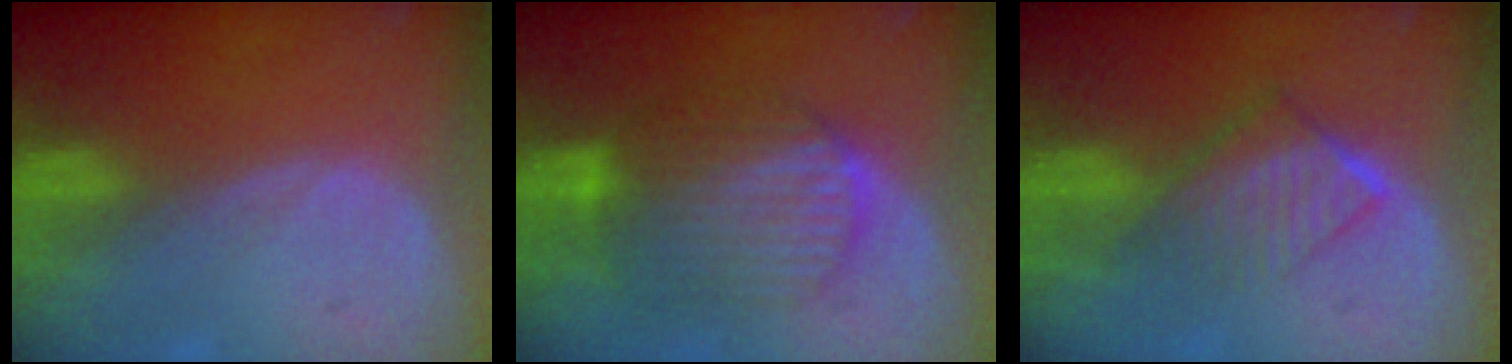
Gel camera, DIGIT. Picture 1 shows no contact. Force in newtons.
{"total": 8.9, "press": 8.9, "slide": 0.5}
{"total": 6.4, "press": 5.7, "slide": 2.9}